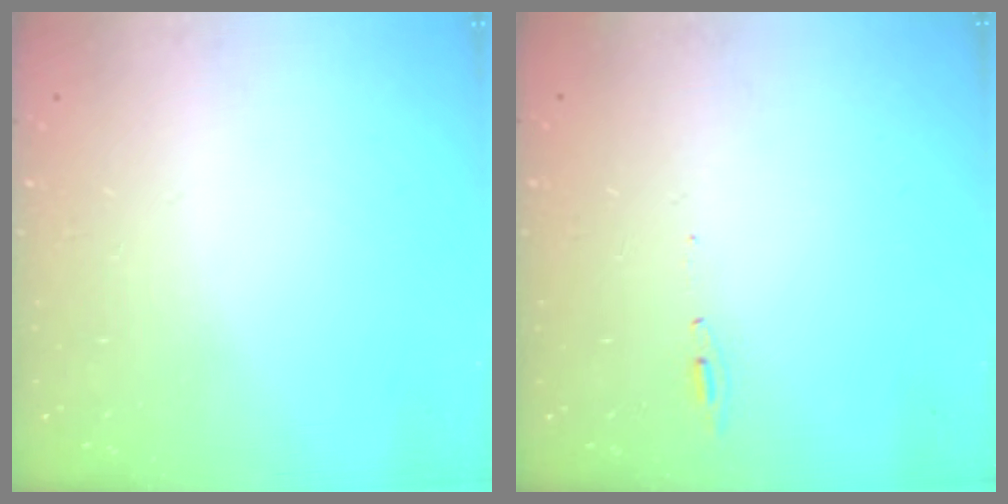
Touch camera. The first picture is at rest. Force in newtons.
{"total": 4.8, "press": 4.6, "slide": 1.6}